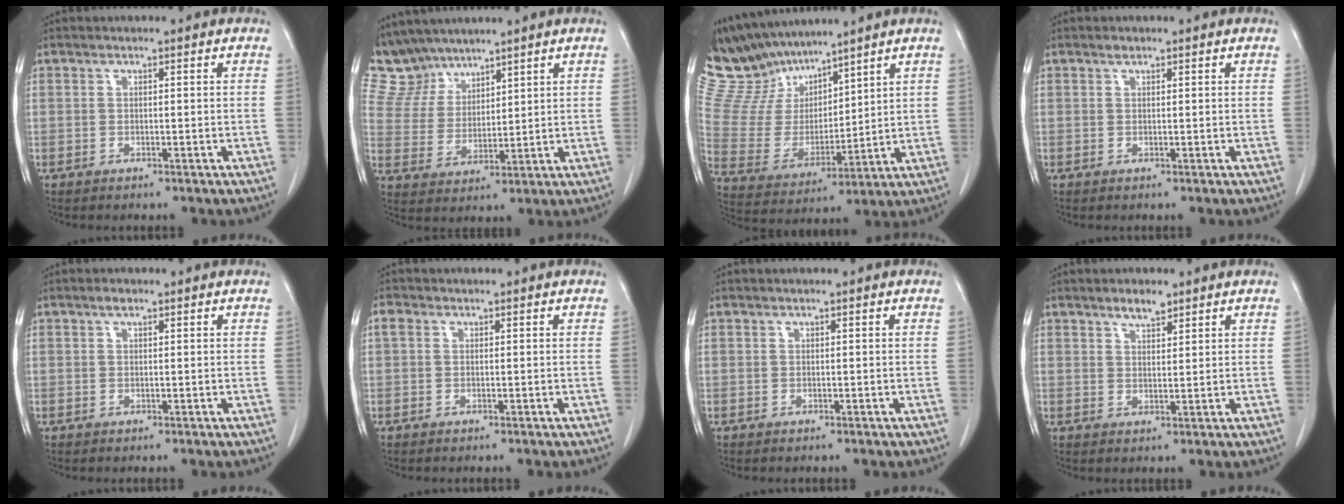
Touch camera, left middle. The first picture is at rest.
{"total": 7.6, "force": [7.0, 2.8, 0.1], "torque": [-0.014, 0.010, 0.156]}
{"total": 13.4, "force": [12.2, 4.2, 3.3], "torque": [-0.089, 0.016, 0.254]}
{"total": 0.6, "force": [0.5, 0.3, 0.2], "torque": [-0.008, 0.000, 0.008]}
{"total": 0.9, "force": [0.6, 0.3, 0.6], "torque": [-0.013, 0.004, 0.010]}
{"total": 1.2, "force": [0.4, 0.9, 0.7], "torque": [-0.017, 0.011, 0.007]}
{"total": 0.0}
{"total": 3.0, "force": [2.3, 0.9, 1.6], "torque": [-0.030, 0.001, 0.041]}